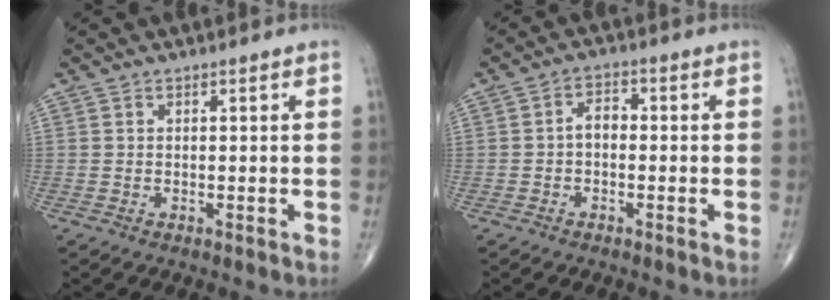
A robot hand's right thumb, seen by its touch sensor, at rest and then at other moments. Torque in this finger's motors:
{"motor_torque": [-0.09, -0.27, 0.38, -0.02, 0.02]}